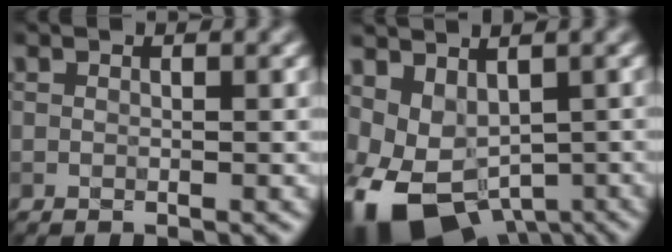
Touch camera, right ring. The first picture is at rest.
{"total": 8.5, "force": [-3.1, 5.5, 5.7], "torque": [-0.111, -0.025, -0.037]}